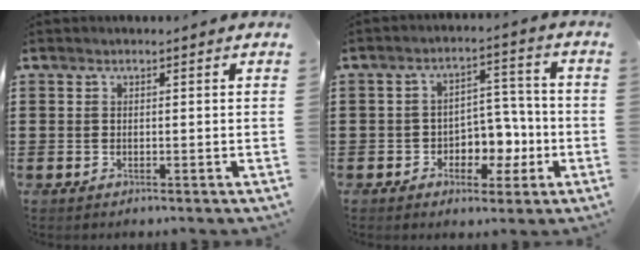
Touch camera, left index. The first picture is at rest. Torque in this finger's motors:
{"motor_torque": [0.31, 0.14, 0.20, 0.08]}